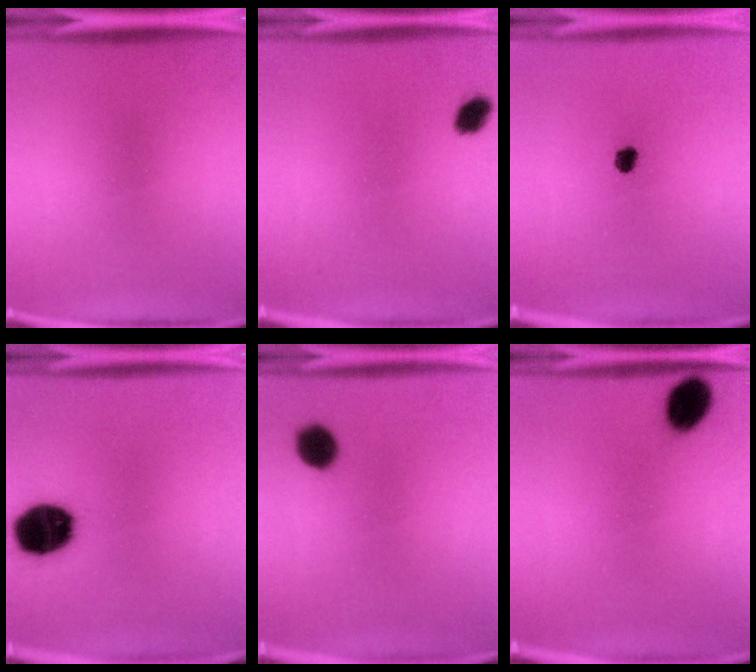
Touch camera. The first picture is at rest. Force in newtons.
{"total": 2.8}
{"total": 2.1}
{"total": 14.6}
{"total": 5.5}
{"total": 7.1}